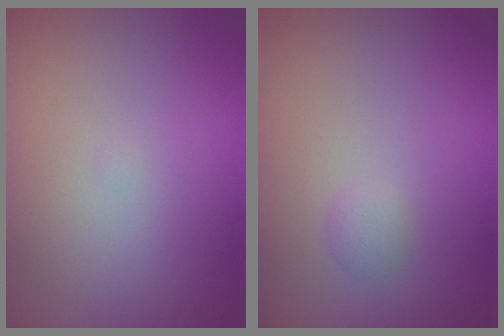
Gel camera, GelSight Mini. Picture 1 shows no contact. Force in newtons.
{"total": 0.9, "press": 0.9, "slide": 0.0}